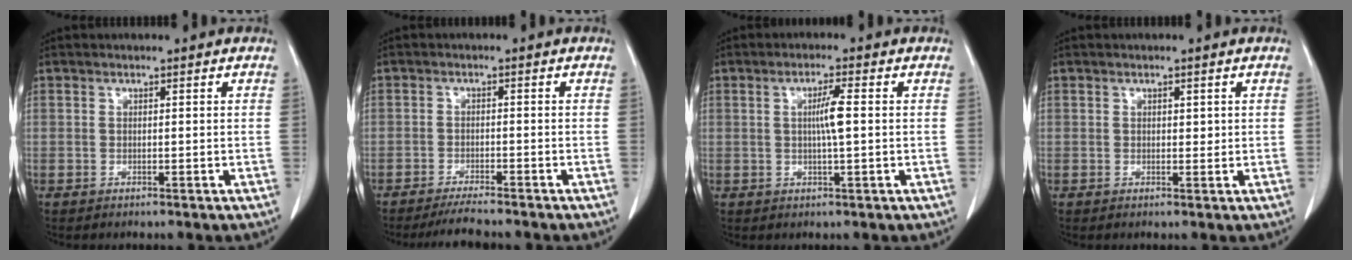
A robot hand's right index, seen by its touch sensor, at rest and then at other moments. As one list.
[{"total": 4.9, "force": [-4.4, -0.1, 2.1], "torque": [-0.032, -0.015, -0.072]}, {"total": 3.7, "force": [0.2, -0.1, 3.7], "torque": [-0.067, -0.002, 0.004]}, {"total": 1.1, "force": [0.4, 0.6, 0.8], "torque": [-0.008, -0.001, 0.006]}]